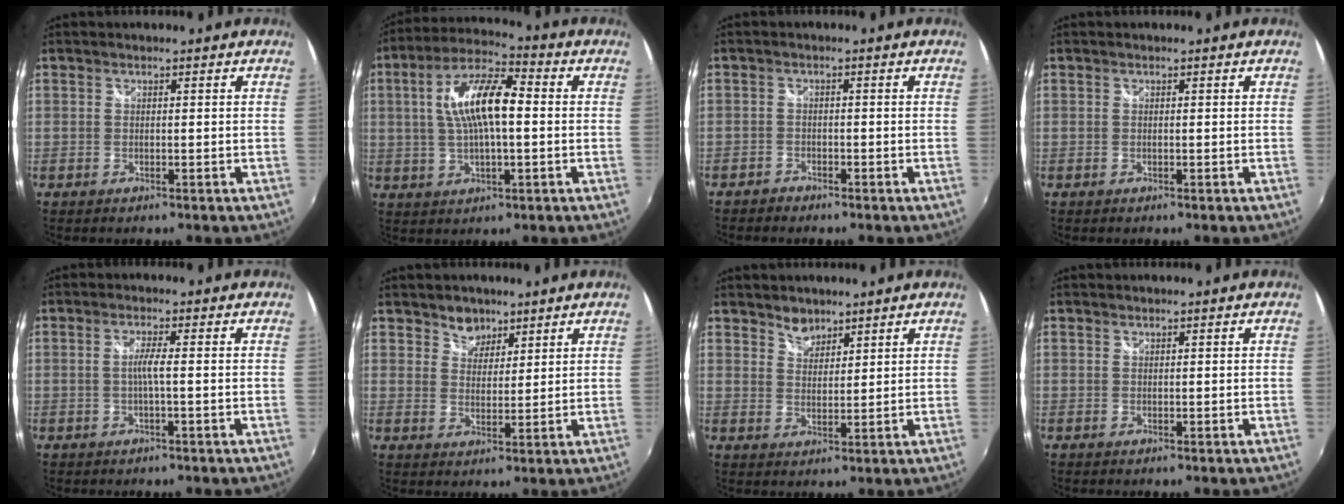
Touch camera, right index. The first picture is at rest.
{"total": 12.5, "force": [1.0, 4.3, 11.7], "torque": [-0.219, 0.018, 0.015]}
{"total": 2.1, "force": [-1.9, 1.0, 0.0], "torque": [-0.012, 0.000, -0.038]}
{"total": 0.0}
{"total": 2.2, "force": [-0.5, -0.4, 2.1], "torque": [-0.039, 0.001, -0.011]}
{"total": 4.2, "force": [3.1, 2.8, 0.6], "torque": [0.000, 0.005, 0.052]}
{"total": 3.5, "force": [3.0, 1.8, 0.7], "torque": [-0.004, 0.004, 0.053]}
{"total": 0.0}